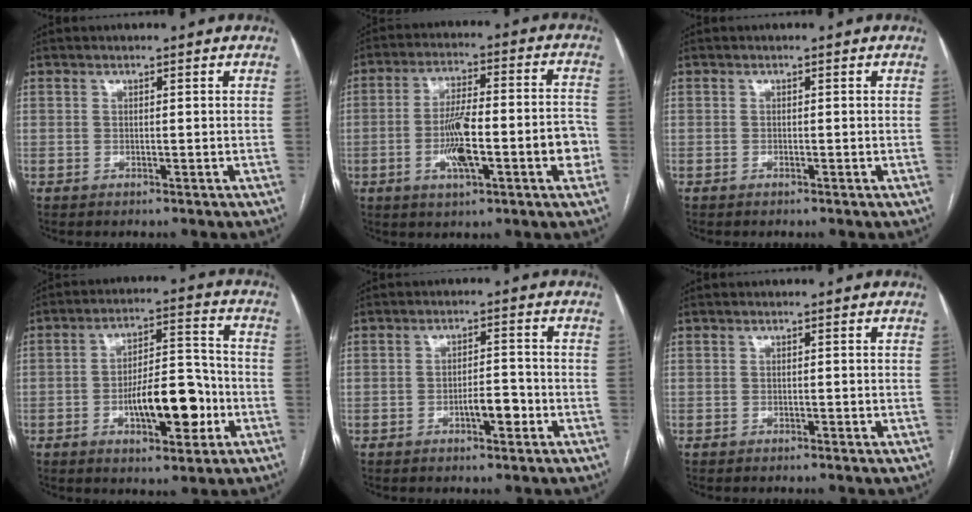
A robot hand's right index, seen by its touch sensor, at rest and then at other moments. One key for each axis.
{"total": 13.4, "fx": -3.5, "fy": 2.9, "fz": 12.6, "tx": -0.203, "ty": 0.027, "tz": -0.049}
{"total": 0.0}
{"total": 11.9, "fx": -3.6, "fy": 4.1, "fz": 10.6, "tx": -0.166, "ty": 0.018, "tz": -0.053}
{"total": 3.8, "fx": -1.7, "fy": 1.1, "fz": 3.2, "tx": -0.046, "ty": 0.005, "tz": -0.028}
{"total": 0.0}